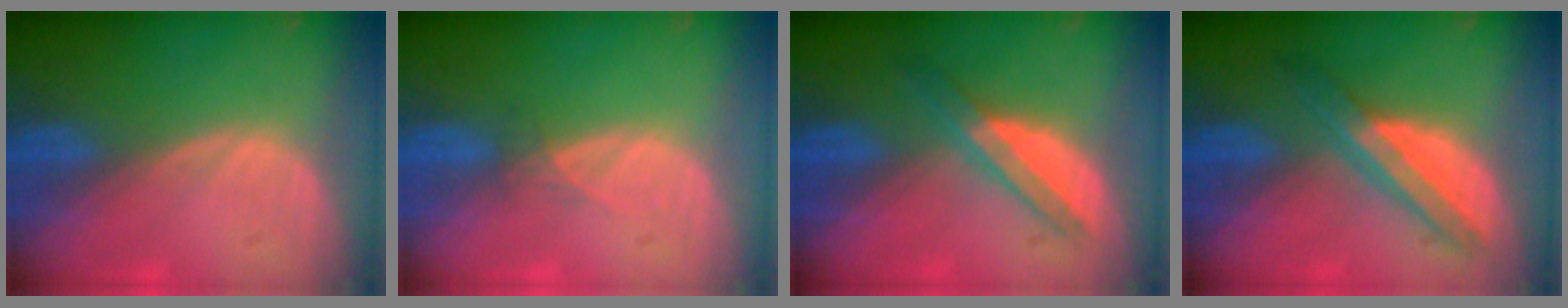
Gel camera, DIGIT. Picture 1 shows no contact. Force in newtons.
{"total": 1.1, "press": 1.1, "slide": 0.2}
{"total": 5.8, "press": 5.3, "slide": 2.2}
{"total": 6.4, "press": 6.4, "slide": 0.1}